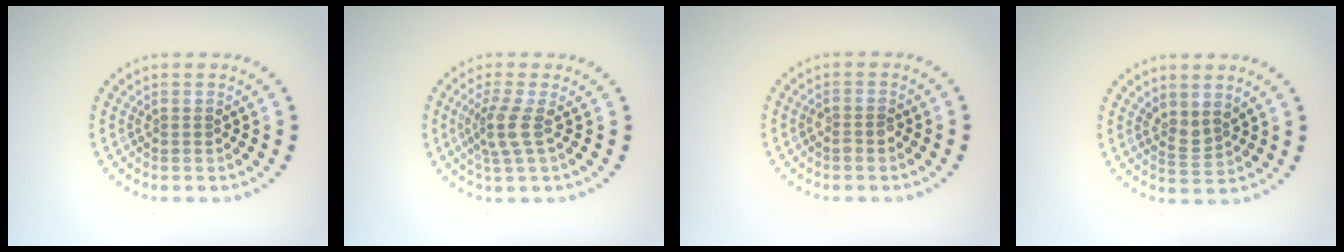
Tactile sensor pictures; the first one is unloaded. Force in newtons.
{"total": 2.5, "press": 1.9, "slide": 1.6}
{"total": 1.0, "press": 1.0, "slide": 0.3}
{"total": 1.8, "press": 1.4, "slide": 1.2}